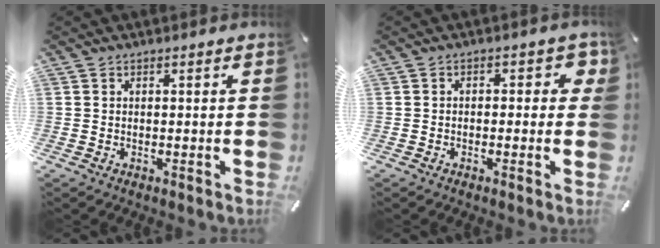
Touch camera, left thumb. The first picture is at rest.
{"total": 3.4, "force": [-0.3, 2.1, 2.7], "torque": [-0.037, 0.006, -0.011]}